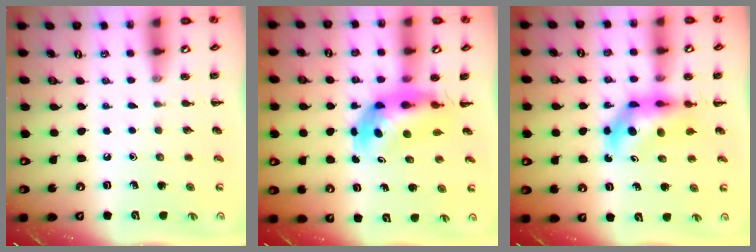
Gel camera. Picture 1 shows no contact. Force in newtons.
{"total": 6.4, "press": 6.1, "slide": 1.9}
{"total": 5.9, "press": 5.7, "slide": 1.2}